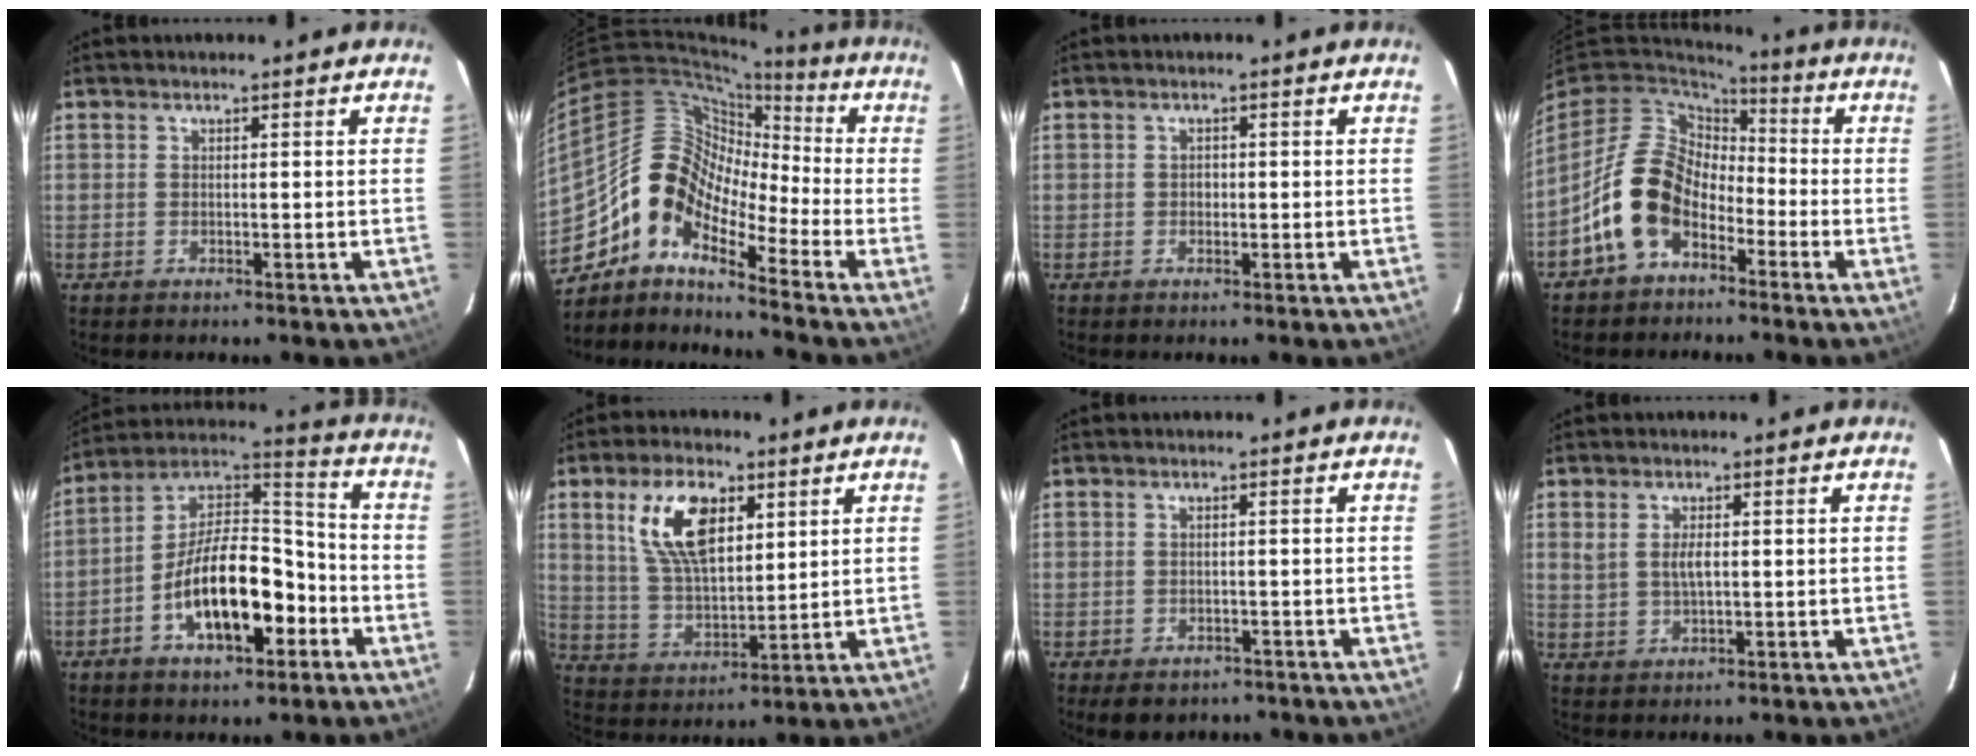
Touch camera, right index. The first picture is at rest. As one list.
[{"total": 12.0, "force": [-7.1, 6.4, 7.3], "torque": [-0.122, 0.022, -0.157]}, {"total": 0.9, "force": [-0.2, 0.8, 0.2], "torque": [-0.001, 0.002, -0.003]}, {"total": 12.6, "force": [-5.5, 8.8, 7.2], "torque": [-0.151, 0.017, -0.101]}, {"total": 17.1, "force": [-6.4, 7.9, 13.8], "torque": [-0.246, 0.024, -0.105]}, {"total": 13.1, "force": [5.5, 6.5, 9.9], "torque": [-0.189, 0.014, 0.113]}, {"total": 3.9, "force": [-2.3, 2.8, 1.5], "torque": [-0.024, -0.003, -0.023]}, {"total": 3.4, "force": [0.8, 1.7, 2.9], "torque": [-0.051, 0.002, 0.019]}]